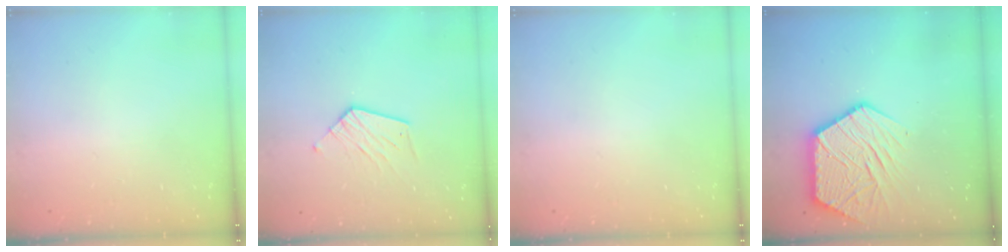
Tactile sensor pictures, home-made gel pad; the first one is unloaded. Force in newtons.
{"total": 8.9, "press": 8.9, "slide": 0.5}
{"total": 0.0}
{"total": 15.9, "press": 15.8, "slide": 1.4}